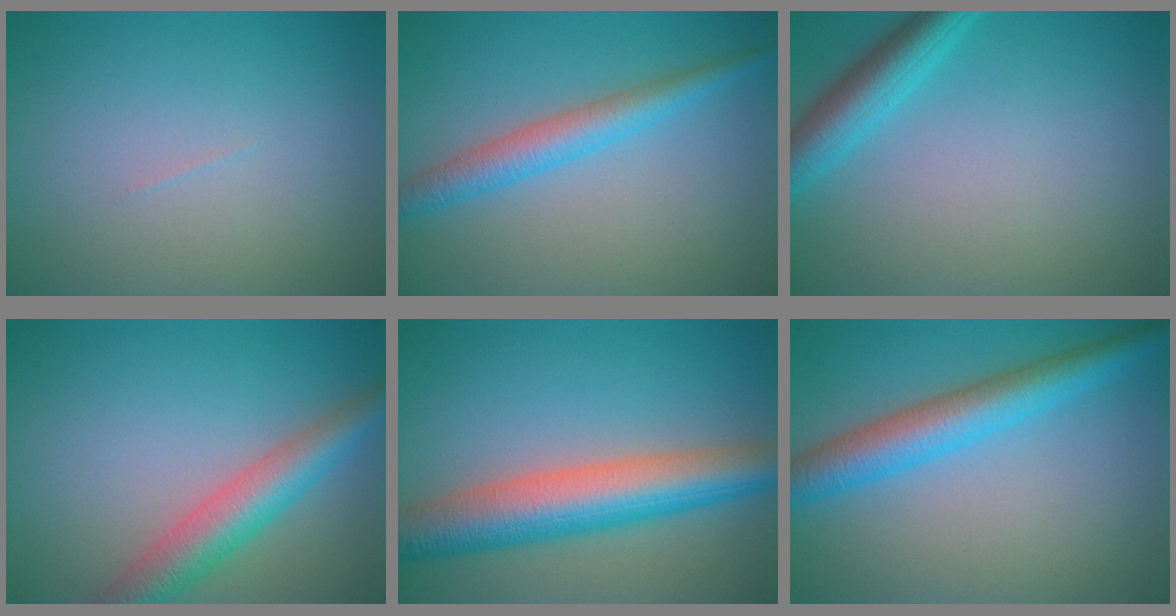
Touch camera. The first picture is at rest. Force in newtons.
{"total": 3.6, "press": 3.6, "slide": 0.2}
{"total": 4.1, "press": 4.1, "slide": 0.3}
{"total": 5.3, "press": 5.3, "slide": 0.2}
{"total": 8.5, "press": 8.4, "slide": 0.4}
{"total": 5.5, "press": 5.5, "slide": 0.1}